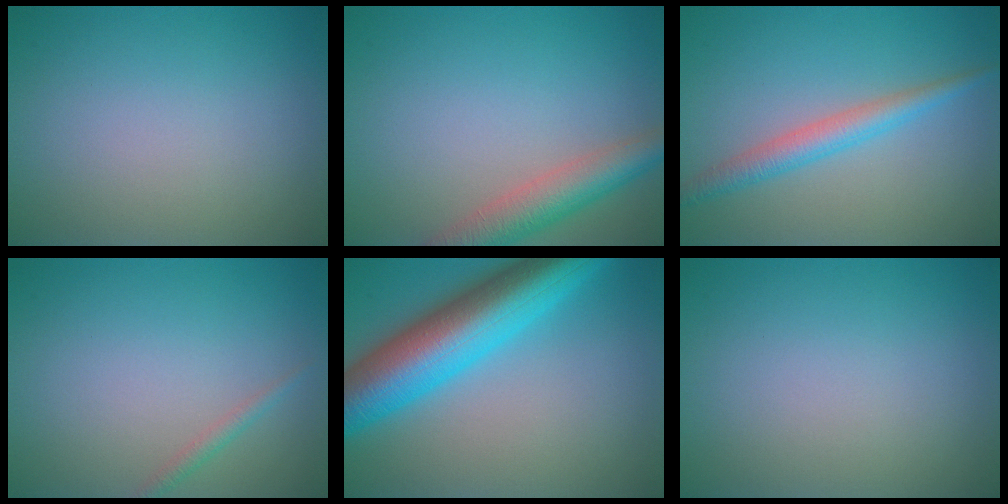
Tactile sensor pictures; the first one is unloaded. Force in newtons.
{"total": 4.5, "press": 4.5, "slide": 0.2}
{"total": 2.9, "press": 2.9, "slide": 0.0}
{"total": 1.0, "press": 1.0, "slide": 0.0}
{"total": 11.3, "press": 11.3, "slide": 0.3}
{"total": 0.0}